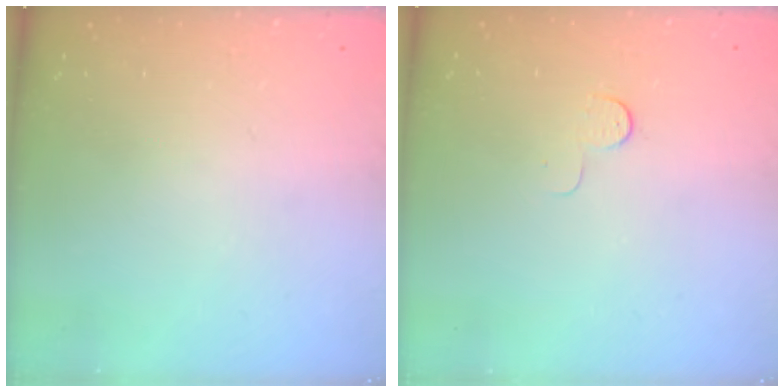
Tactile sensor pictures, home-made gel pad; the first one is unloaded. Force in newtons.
{"total": 3.8, "press": 3.8, "slide": 0.4}